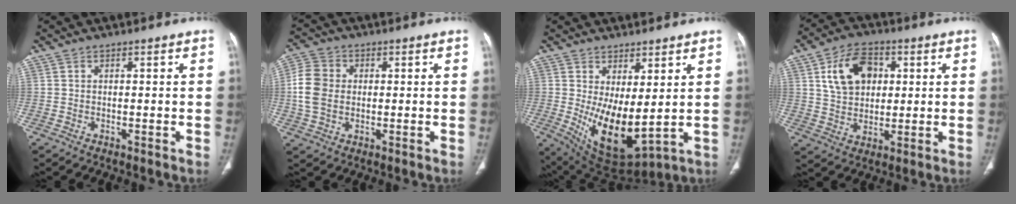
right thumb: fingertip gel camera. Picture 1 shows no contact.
{"total": 8.6, "force": [0.2, 6.7, 5.4], "torque": [-0.106, 0.012, 0.000]}
{"total": 11.8, "force": [1.4, 5.1, 10.5], "torque": [-0.178, -0.036, 0.050]}
{"total": 11.7, "force": [3.4, 8.3, 7.5], "torque": [-0.104, 0.000, 0.062]}